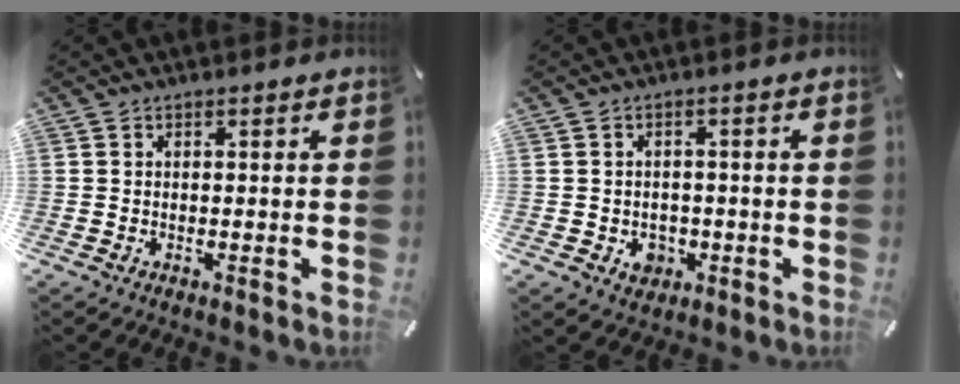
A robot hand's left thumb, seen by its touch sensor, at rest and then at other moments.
{"total": 4.2, "force": [-1.2, 3.6, 1.7], "torque": [-0.012, 0.001, -0.022]}